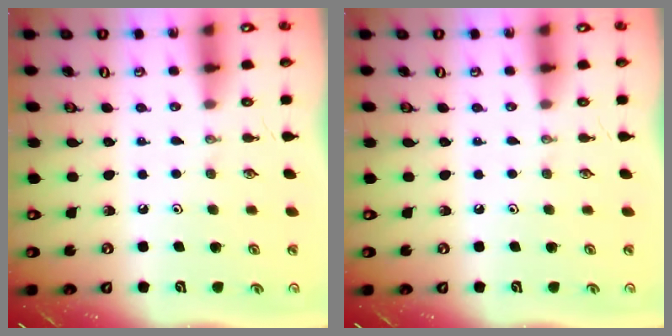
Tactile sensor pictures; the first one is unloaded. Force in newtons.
{"total": 0.0}